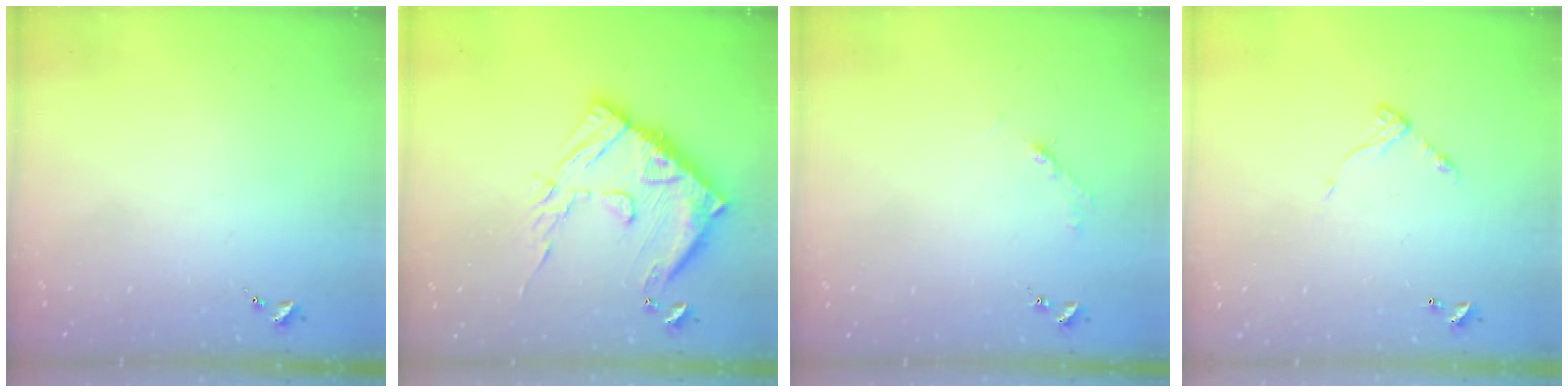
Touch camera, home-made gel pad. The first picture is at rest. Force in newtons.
{"total": 19.6, "press": 19.5, "slide": 2.0}
{"total": 2.7, "press": 2.7, "slide": 0.4}
{"total": 7.1, "press": 7.1, "slide": 0.5}